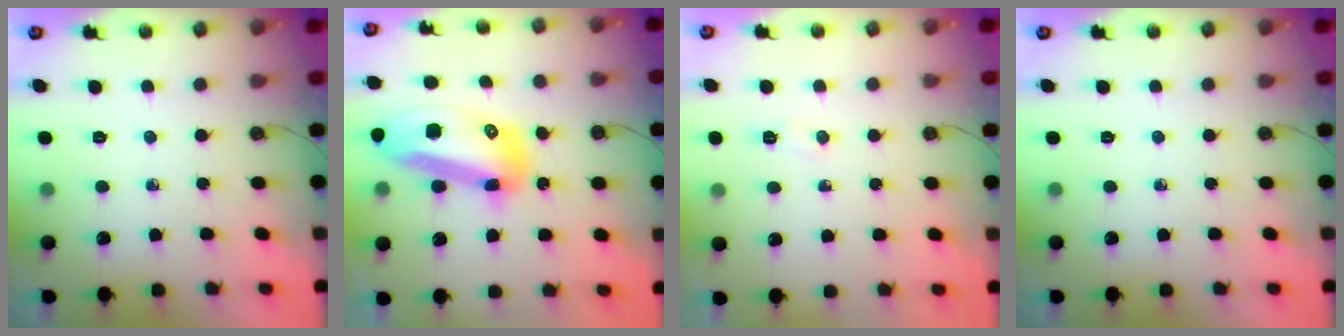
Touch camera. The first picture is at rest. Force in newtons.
{"total": 19.3, "press": 18.9, "slide": 3.9}
{"total": 3.9, "press": 3.9, "slide": 0.6}
{"total": 0.0}